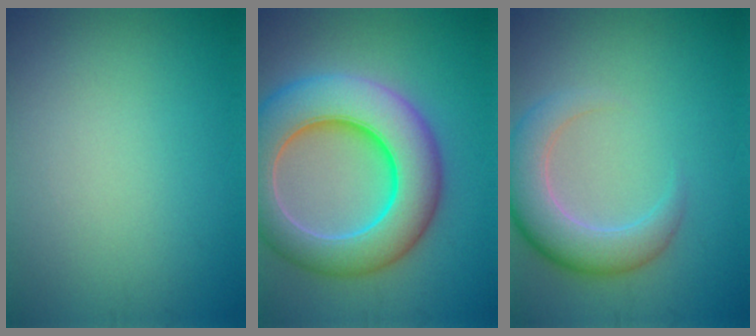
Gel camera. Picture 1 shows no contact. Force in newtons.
{"total": 11.3, "press": 11.3, "slide": 0.4}
{"total": 5.2, "press": 5.2, "slide": 0.3}